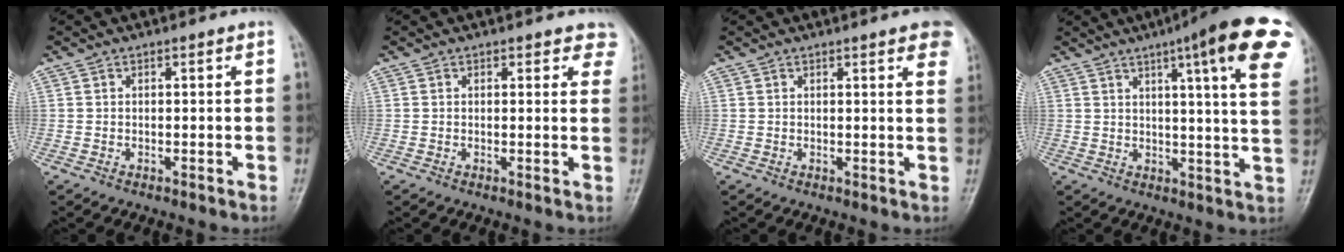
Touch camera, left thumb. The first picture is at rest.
{"total": 4.6, "force": [3.6, 2.3, 1.6], "torque": [0.025, -0.012, 0.028]}
{"total": 7.0, "force": [4.4, 1.6, 5.2], "torque": [-0.044, -0.006, 0.041]}
{"total": 20.8, "force": [10.6, 2.5, 17.7], "torque": [-0.225, -0.029, 0.126]}